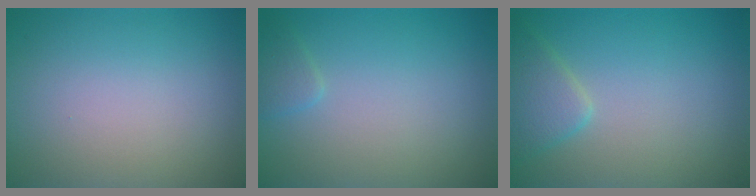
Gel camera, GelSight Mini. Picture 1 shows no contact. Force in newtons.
{"total": 1.0, "press": 1.0, "slide": 0.0}
{"total": 2.7, "press": 2.7, "slide": 0.2}